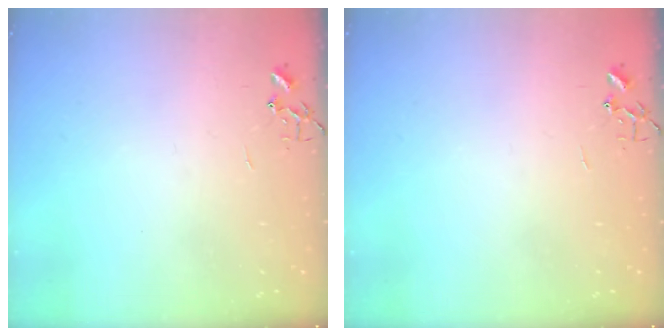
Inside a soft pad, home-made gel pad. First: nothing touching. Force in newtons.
{"total": 0.0}